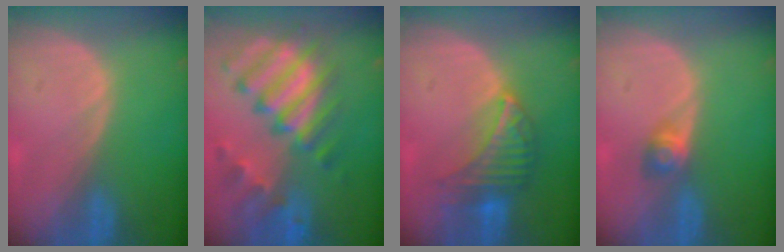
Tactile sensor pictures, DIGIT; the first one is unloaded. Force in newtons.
{"total": 11.4, "press": 9.8, "slide": 5.8}
{"total": 6.8, "press": 6.6, "slide": 1.4}
{"total": 2.8, "press": 2.6, "slide": 1.2}